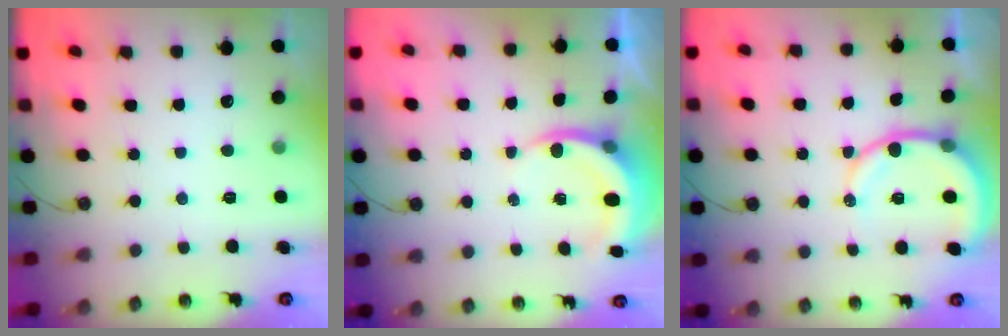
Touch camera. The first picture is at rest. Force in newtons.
{"total": 5.2, "press": 5.2, "slide": 0.6}
{"total": 9.6, "press": 9.5, "slide": 1.1}